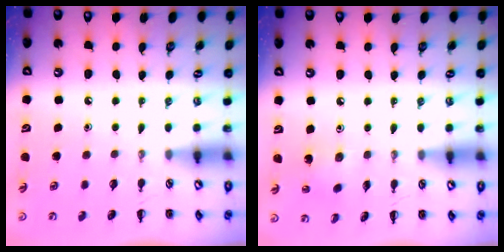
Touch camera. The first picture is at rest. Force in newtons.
{"total": 2.2, "press": 2.0, "slide": 0.7}